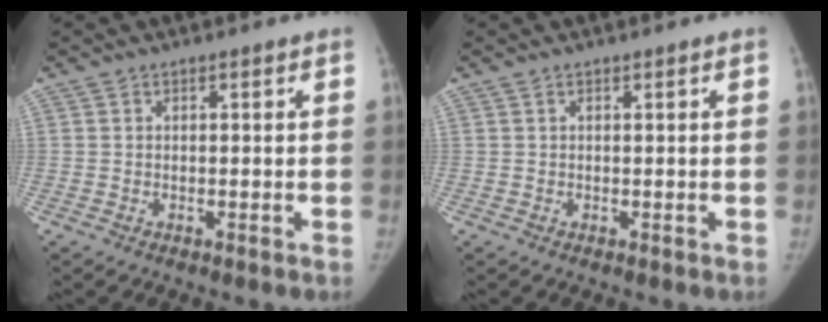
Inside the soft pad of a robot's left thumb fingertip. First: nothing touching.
{"total": 0.0}